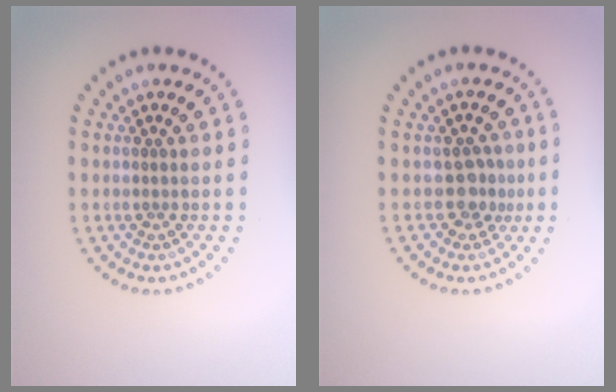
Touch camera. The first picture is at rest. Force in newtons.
{"total": 2.0, "press": 1.6, "slide": 1.1}